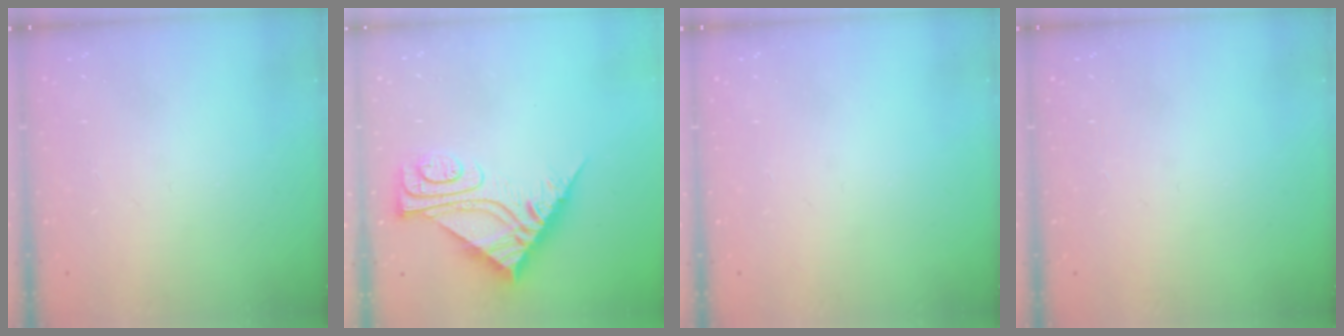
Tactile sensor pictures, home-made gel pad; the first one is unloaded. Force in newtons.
{"total": 11.4, "press": 11.4, "slide": 1.1}
{"total": 0.0}
{"total": 0.0}